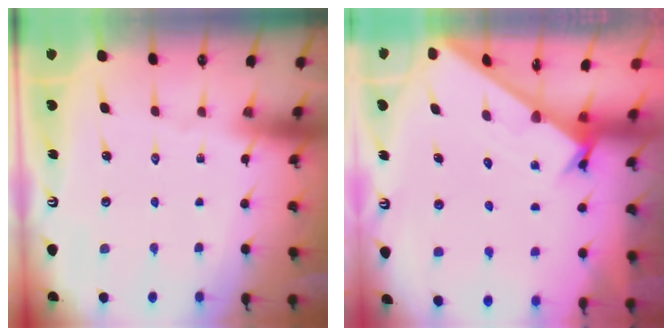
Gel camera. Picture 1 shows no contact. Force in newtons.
{"total": 1.7, "press": 1.7, "slide": 0.1}